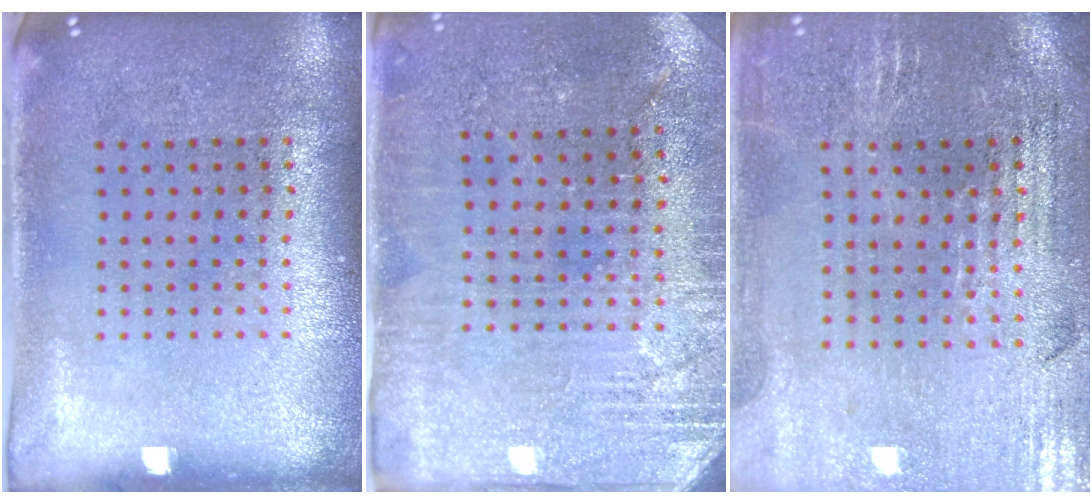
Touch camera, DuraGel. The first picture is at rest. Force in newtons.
{"total": 2.9, "press": 2.8, "slide": 0.4}
{"total": 1.3, "press": 1.3, "slide": 0.3}